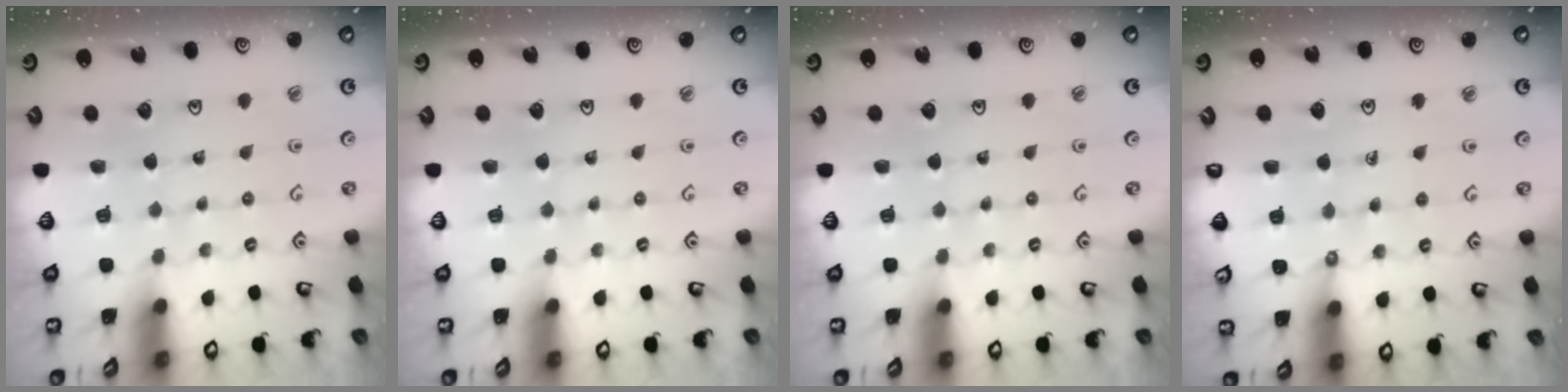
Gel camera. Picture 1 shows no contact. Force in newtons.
{"total": 0.0}
{"total": 0.0}
{"total": 2.3, "press": 2.3, "slide": 0.5}